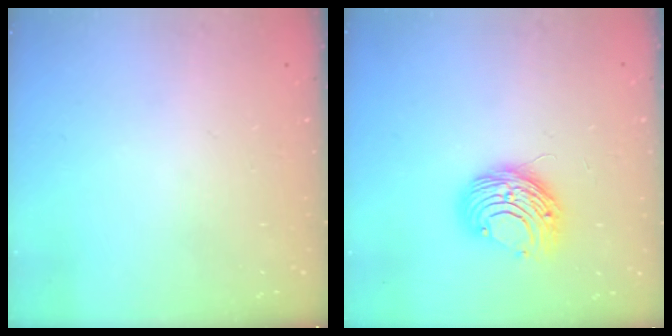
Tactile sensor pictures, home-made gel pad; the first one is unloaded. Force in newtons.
{"total": 8.8, "press": 8.8, "slide": 0.3}